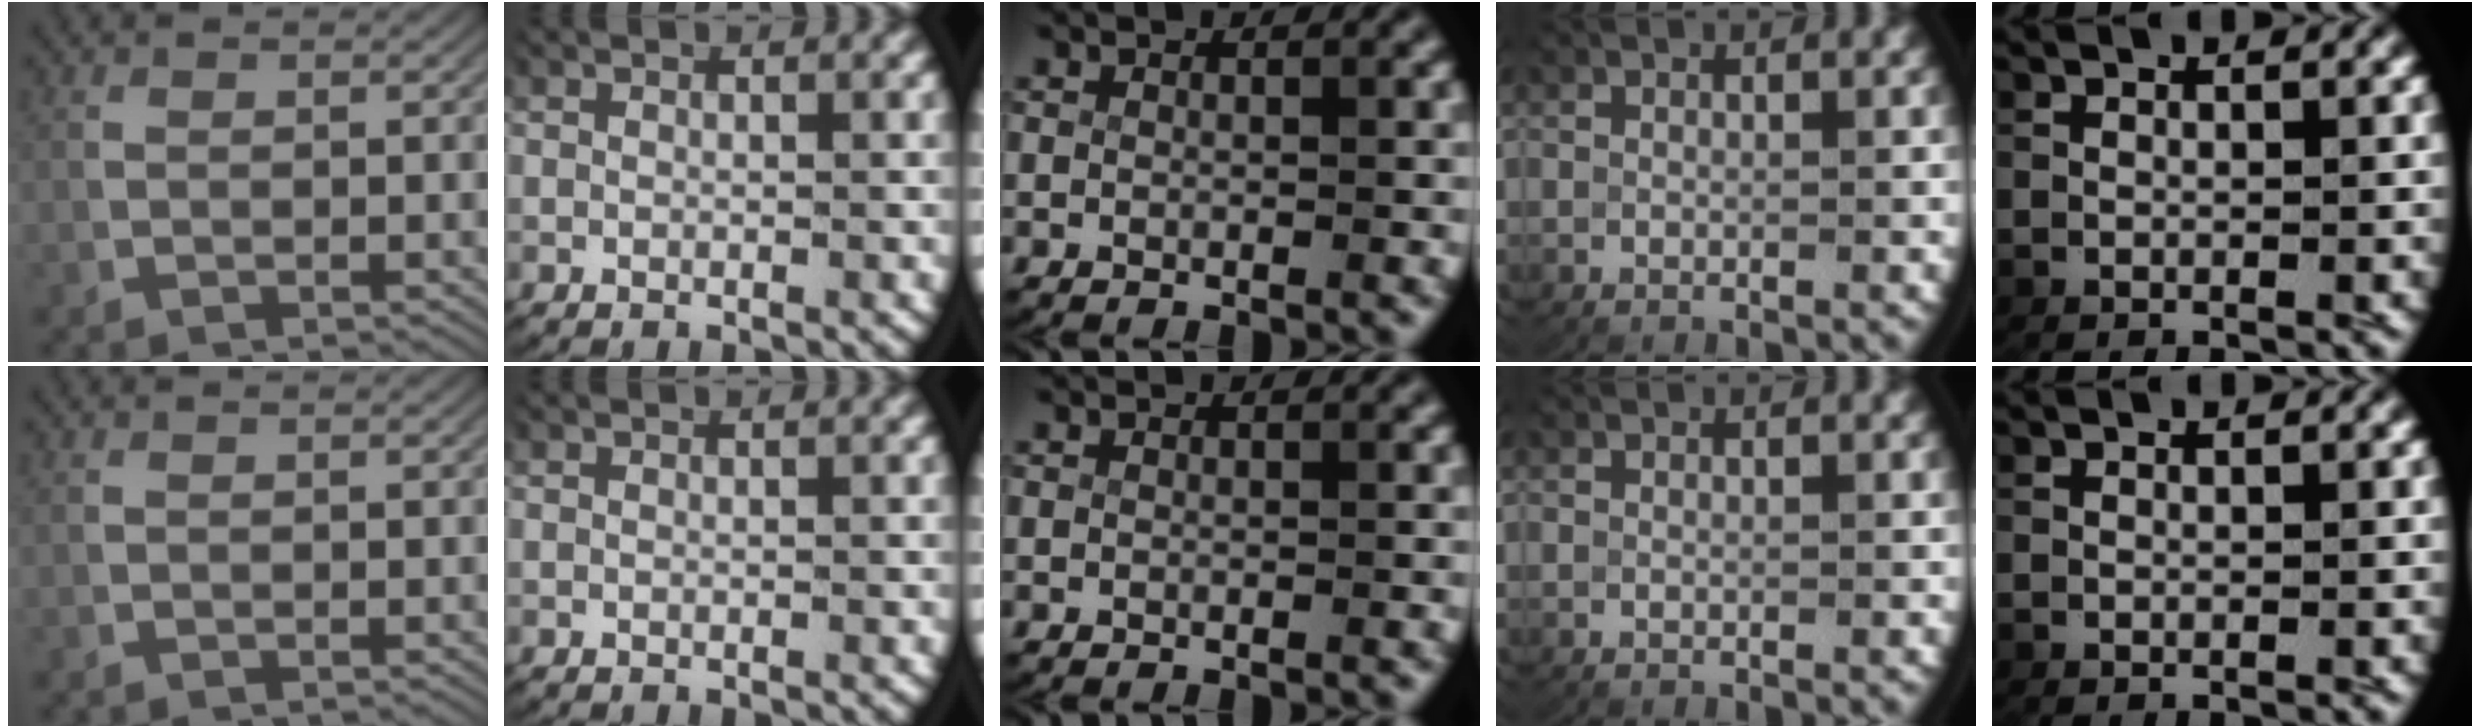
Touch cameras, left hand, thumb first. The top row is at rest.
{}